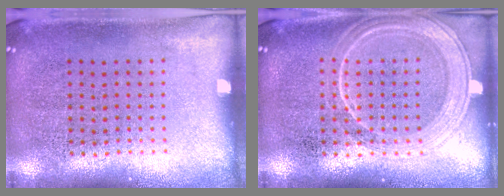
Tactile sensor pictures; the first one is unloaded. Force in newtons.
{"total": 3.0, "press": 2.9, "slide": 0.5}